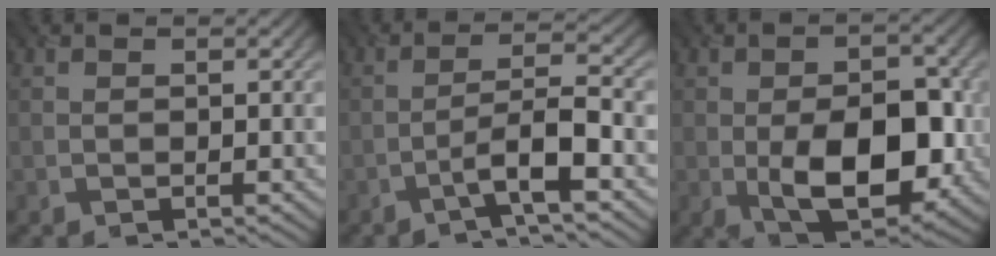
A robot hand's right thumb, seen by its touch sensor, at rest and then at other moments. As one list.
[{"total": 5.3, "force": [-3.0, 0.5, 4.3], "torque": [-0.075, 0.016, -0.066]}, {"total": 11.8, "force": [-2.4, 6.6, 9.5], "torque": [-0.149, -0.018, -0.035]}]